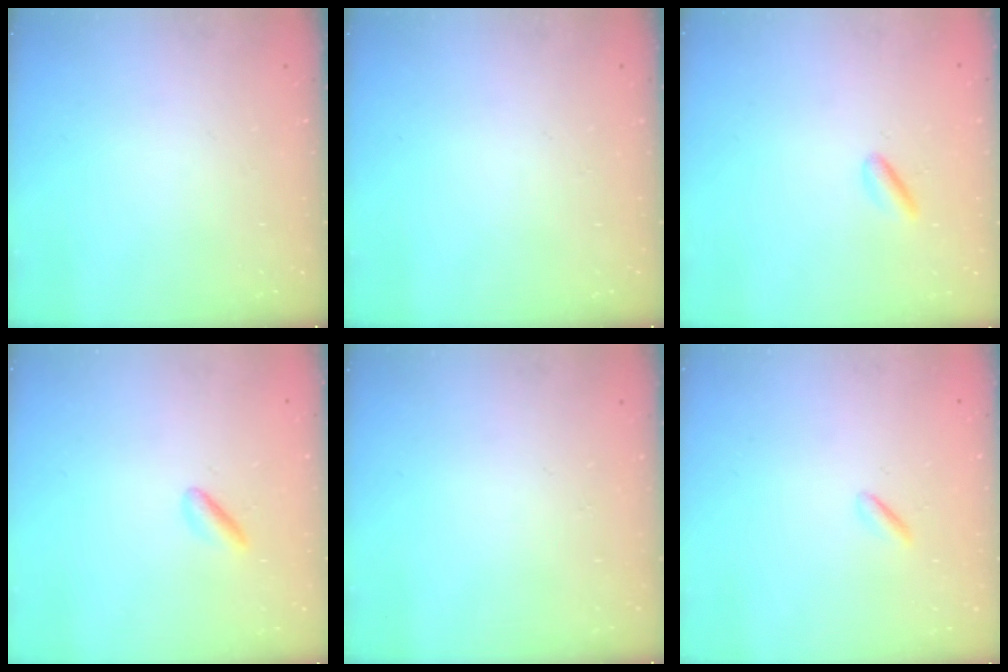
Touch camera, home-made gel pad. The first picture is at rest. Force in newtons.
{"total": 0.0}
{"total": 2.2, "press": 2.1, "slide": 0.5}
{"total": 2.1, "press": 1.9, "slide": 1.0}
{"total": 0.0}
{"total": 0.0}